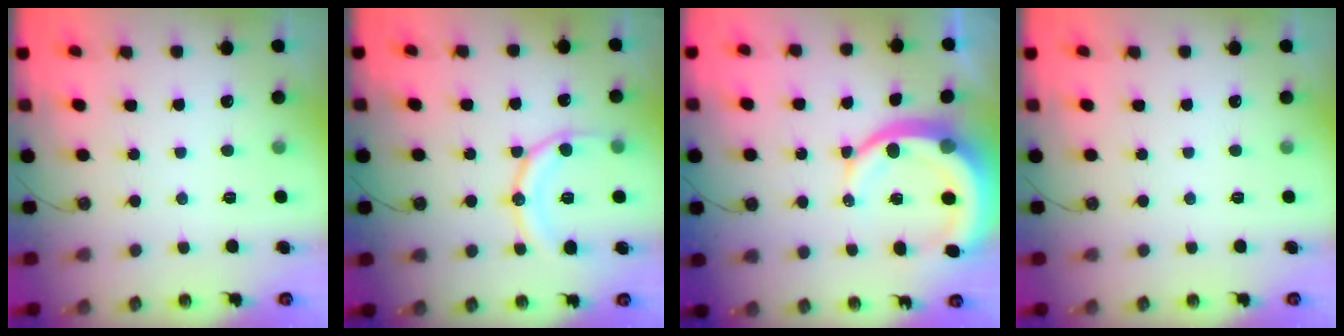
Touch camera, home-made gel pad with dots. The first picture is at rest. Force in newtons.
{"total": 14.1, "press": 14.0, "slide": 1.5}
{"total": 13.2, "press": 13.1, "slide": 1.4}
{"total": 0.0}